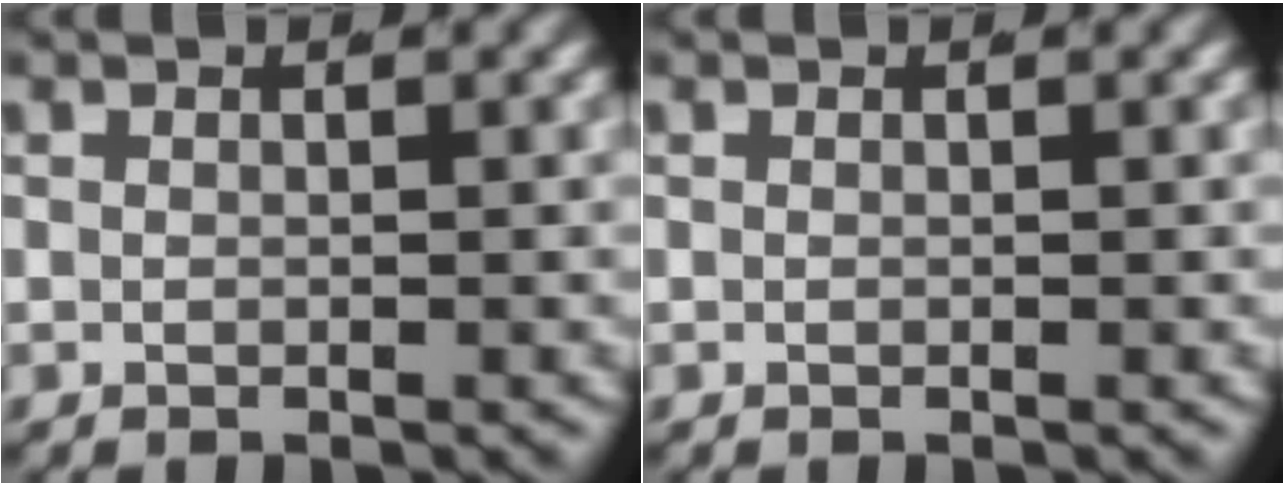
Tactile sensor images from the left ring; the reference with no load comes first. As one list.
[{"total": 0.0}]